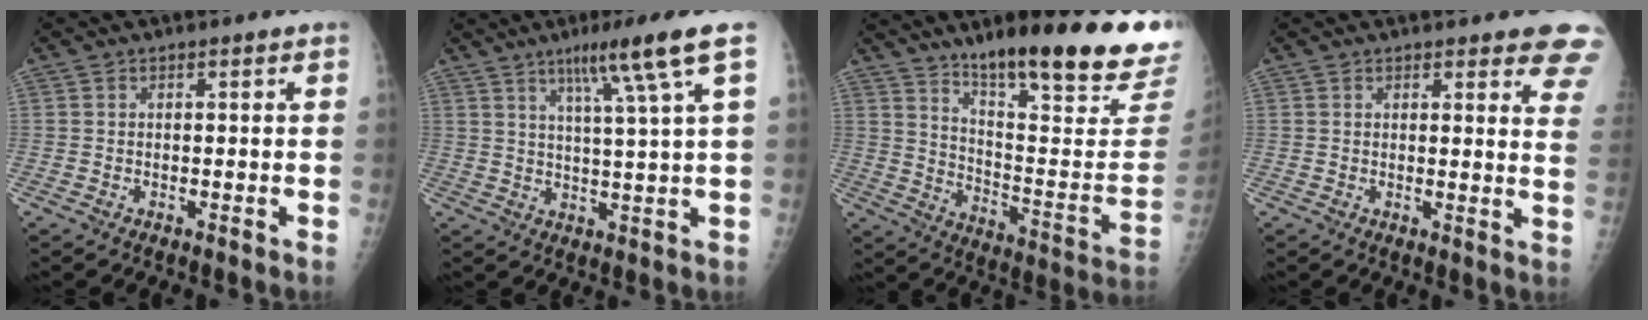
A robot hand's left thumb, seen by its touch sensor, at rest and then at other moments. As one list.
[{"total": 10.2, "force": [5.2, -1.2, 8.7], "torque": [-0.141, -0.022, 0.086]}, {"total": 25.9, "force": [18.9, 3.9, 17.3], "torque": [-0.226, -0.114, 0.280]}, {"total": 10.9, "force": [8.6, 2.7, 6.1], "torque": [-0.032, -0.036, 0.078]}]